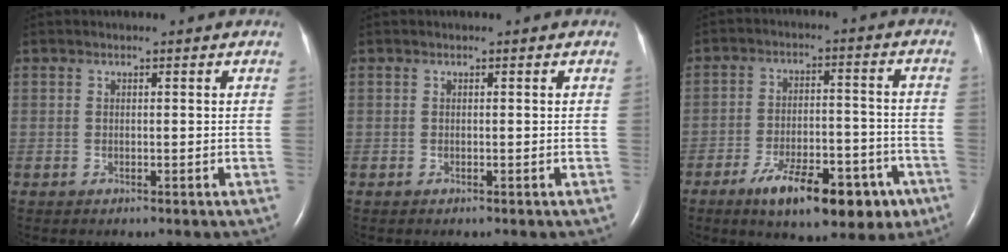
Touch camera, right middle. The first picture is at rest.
{"total": 0.0}
{"total": 14.3, "force": [-8.3, 5.3, 10.3], "torque": [-0.141, 0.009, -0.118]}